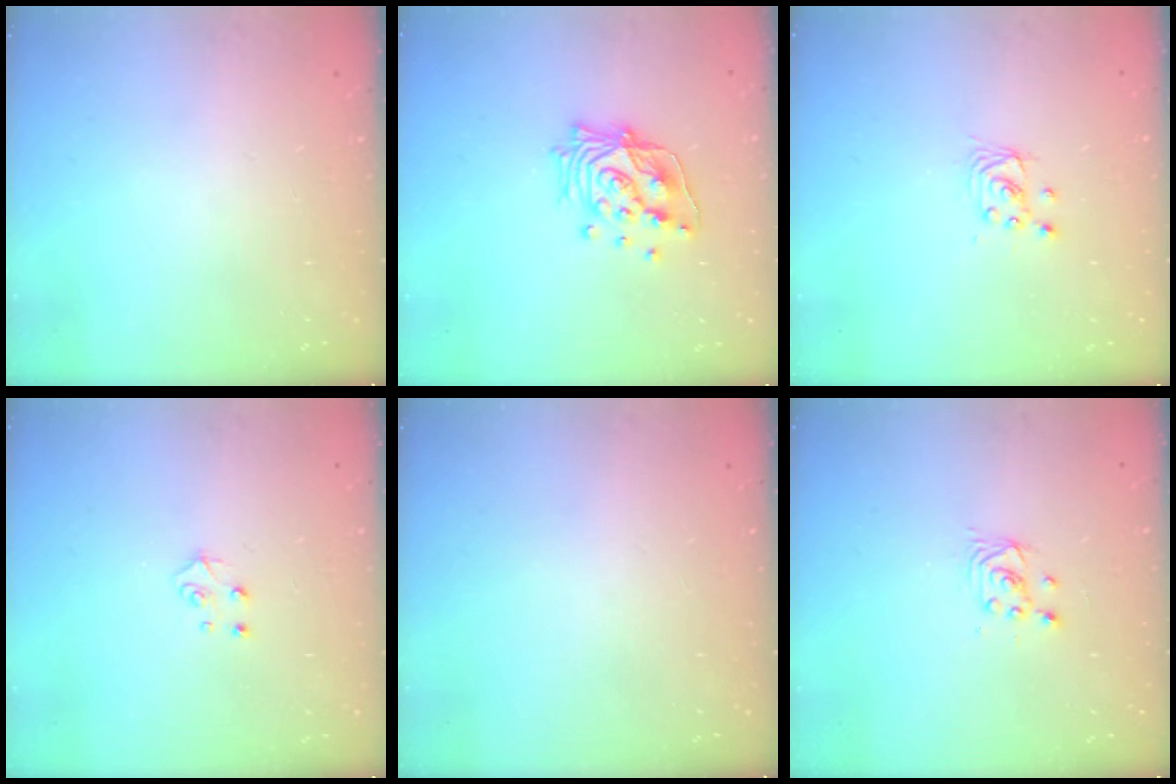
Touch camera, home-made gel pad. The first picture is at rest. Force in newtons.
{"total": 15.3, "press": 15.2, "slide": 1.1}
{"total": 2.8, "press": 2.8, "slide": 0.2}
{"total": 4.5, "press": 4.4, "slide": 0.4}
{"total": 0.0}
{"total": 2.2, "press": 2.2, "slide": 0.3}